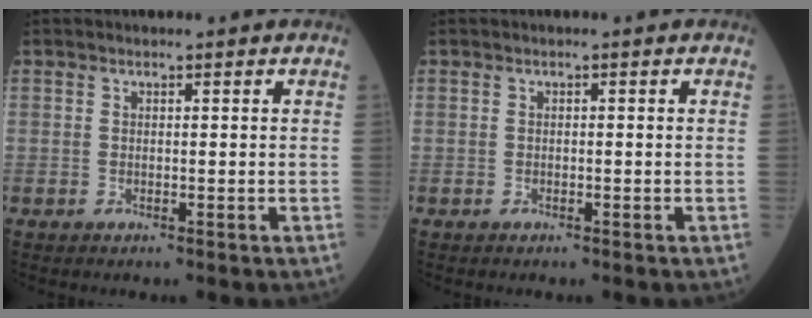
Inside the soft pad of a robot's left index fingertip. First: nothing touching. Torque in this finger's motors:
{"motor_torque": [-0.05, 0.04, 0.00, 0.00]}